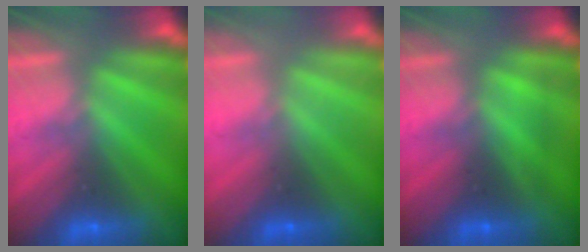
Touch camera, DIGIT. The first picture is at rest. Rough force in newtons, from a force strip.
{"total": 3.2}
{"total": 1.8}